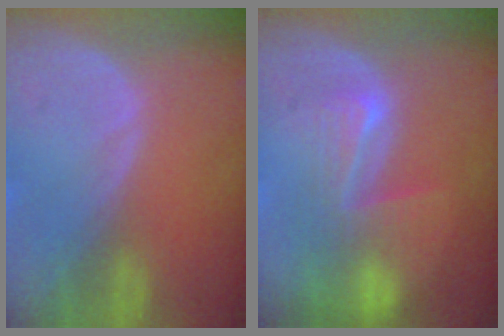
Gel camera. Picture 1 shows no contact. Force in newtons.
{"total": 8.4, "press": 7.2, "slide": 4.3}